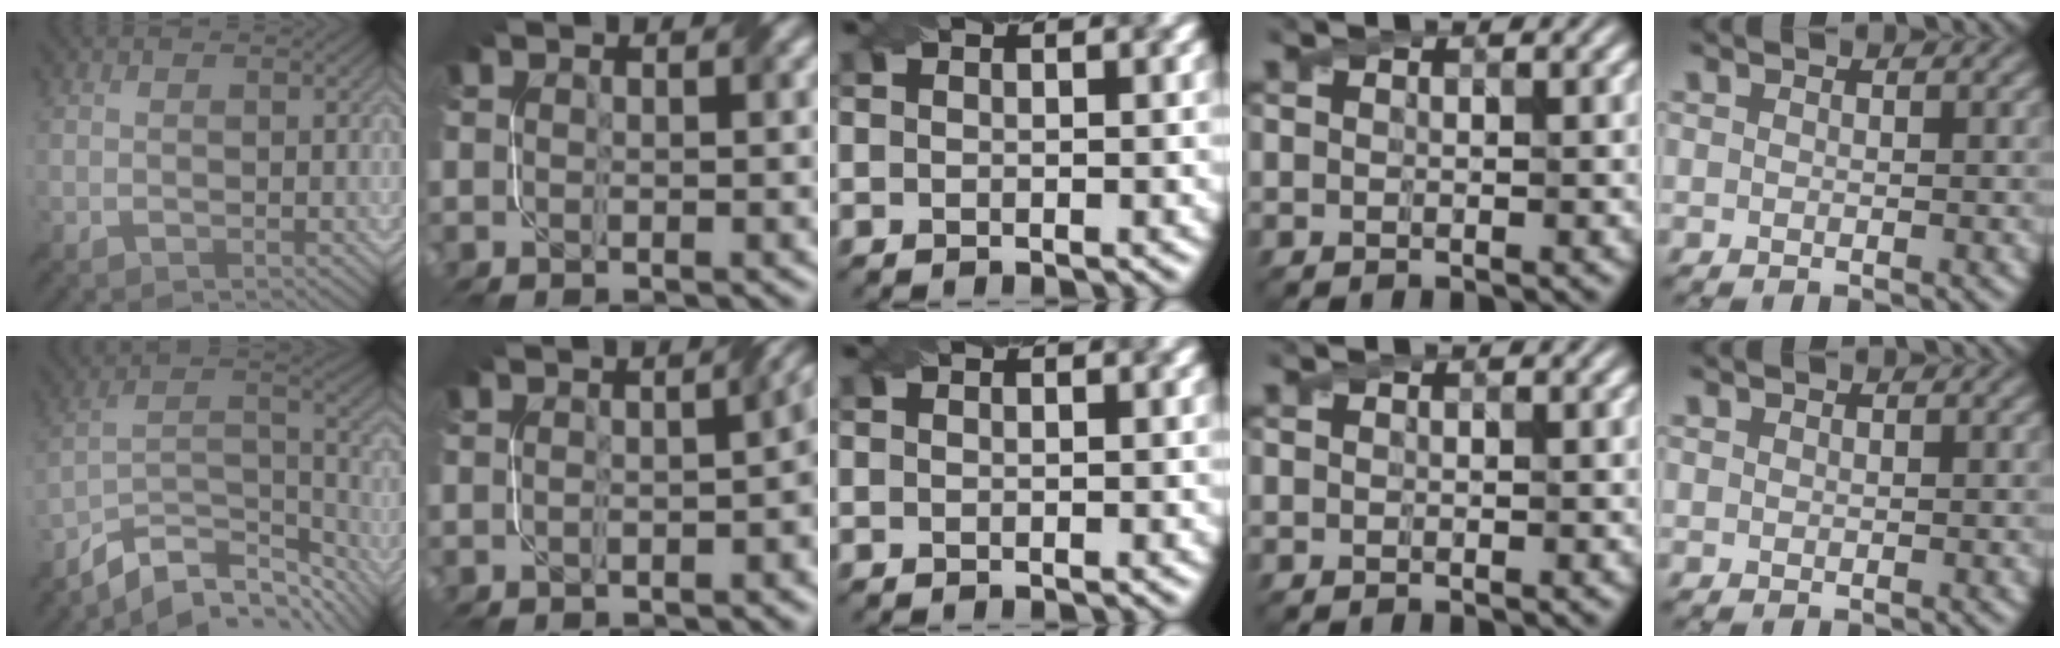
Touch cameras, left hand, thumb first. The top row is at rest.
{"thumb": {"total": 11.3, "force": [-8.6, 4.7, 5.6], "torque": [-0.106, -0.006, -0.149]}, "index": {"total": 3.1, "force": [-0.8, 0.7, 2.9], "torque": [-0.043, 0.007, -0.014]}}